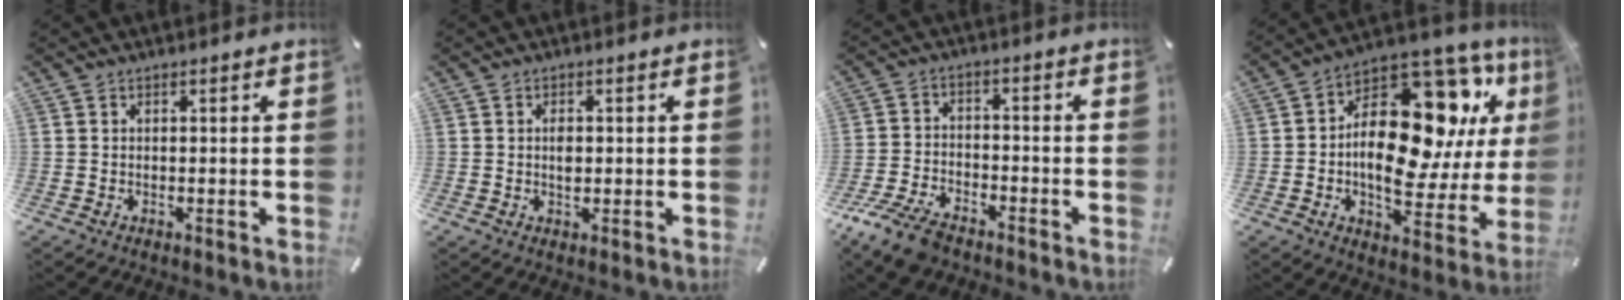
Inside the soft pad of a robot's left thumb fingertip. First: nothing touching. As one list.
[{"total": 2.1, "force": [0.1, 1.2, 1.7], "torque": [-0.028, -0.001, -0.001]}, {"total": 9.1, "force": [-6.9, 4.1, 4.3], "torque": [-0.092, 0.032, -0.131]}, {"total": 24.6, "force": [5.0, 14.3, 19.4], "torque": [-0.292, -0.047, 0.093]}]